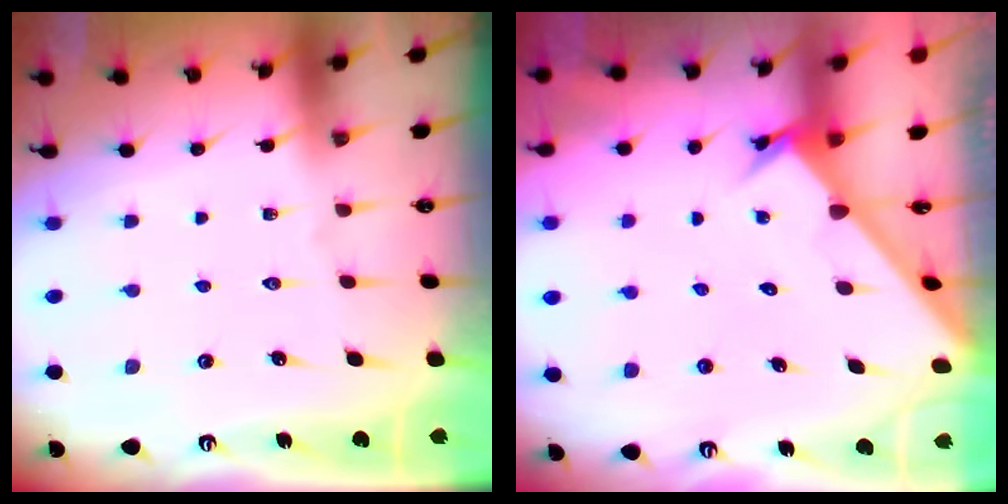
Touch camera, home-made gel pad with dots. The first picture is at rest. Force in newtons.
{"total": 2.8, "press": 2.8, "slide": 0.3}